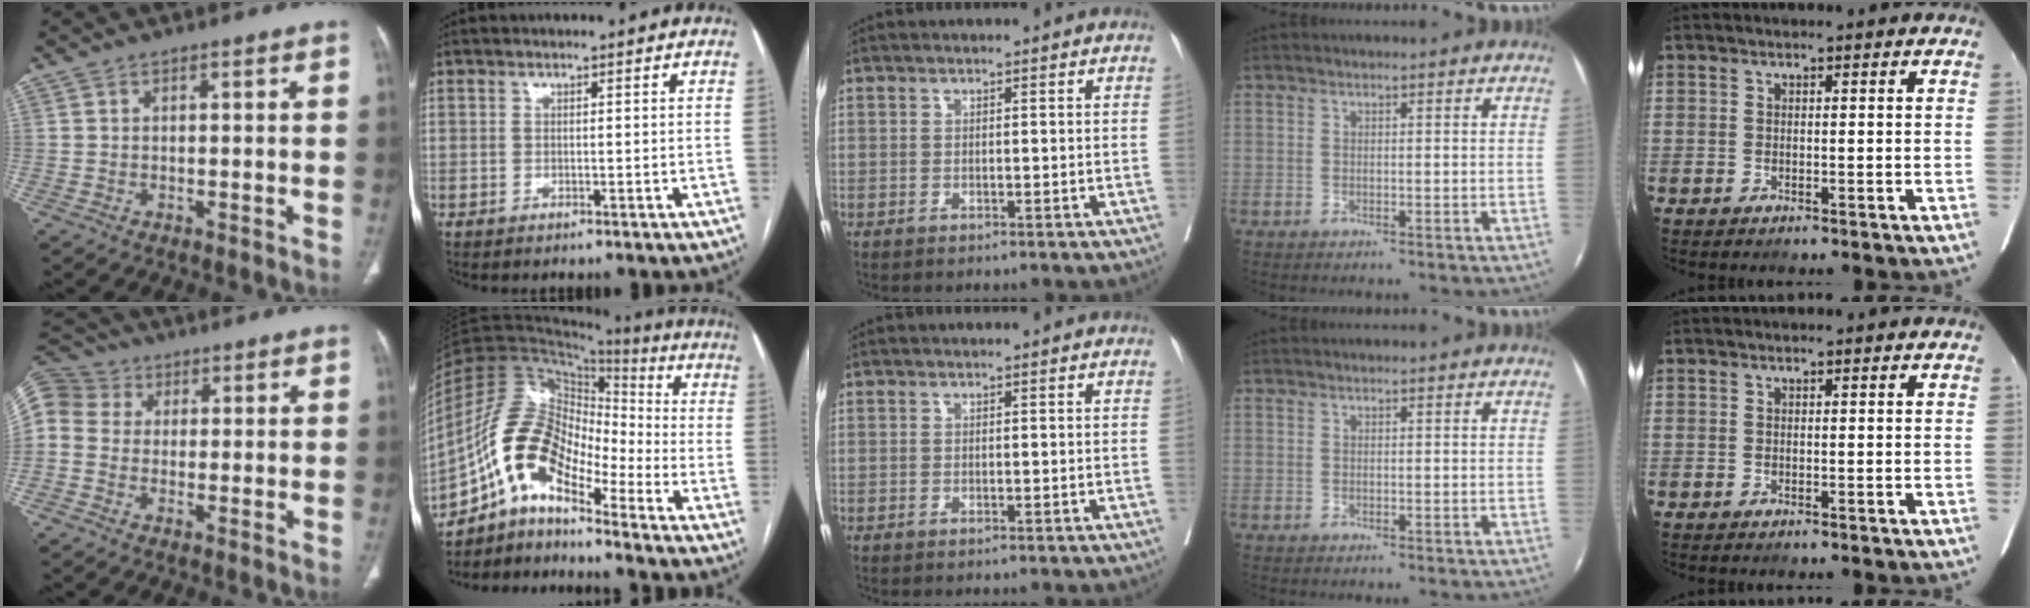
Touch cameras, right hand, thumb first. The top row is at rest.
{"thumb": {"total": 11.2, "force": [1.3, 9.9, 5.2], "torque": [-0.124, 0.033, 0.014]}, "index": {"total": 12.5, "force": [-8.1, 5.1, 8.1], "torque": [-0.159, 0.051, -0.147]}}